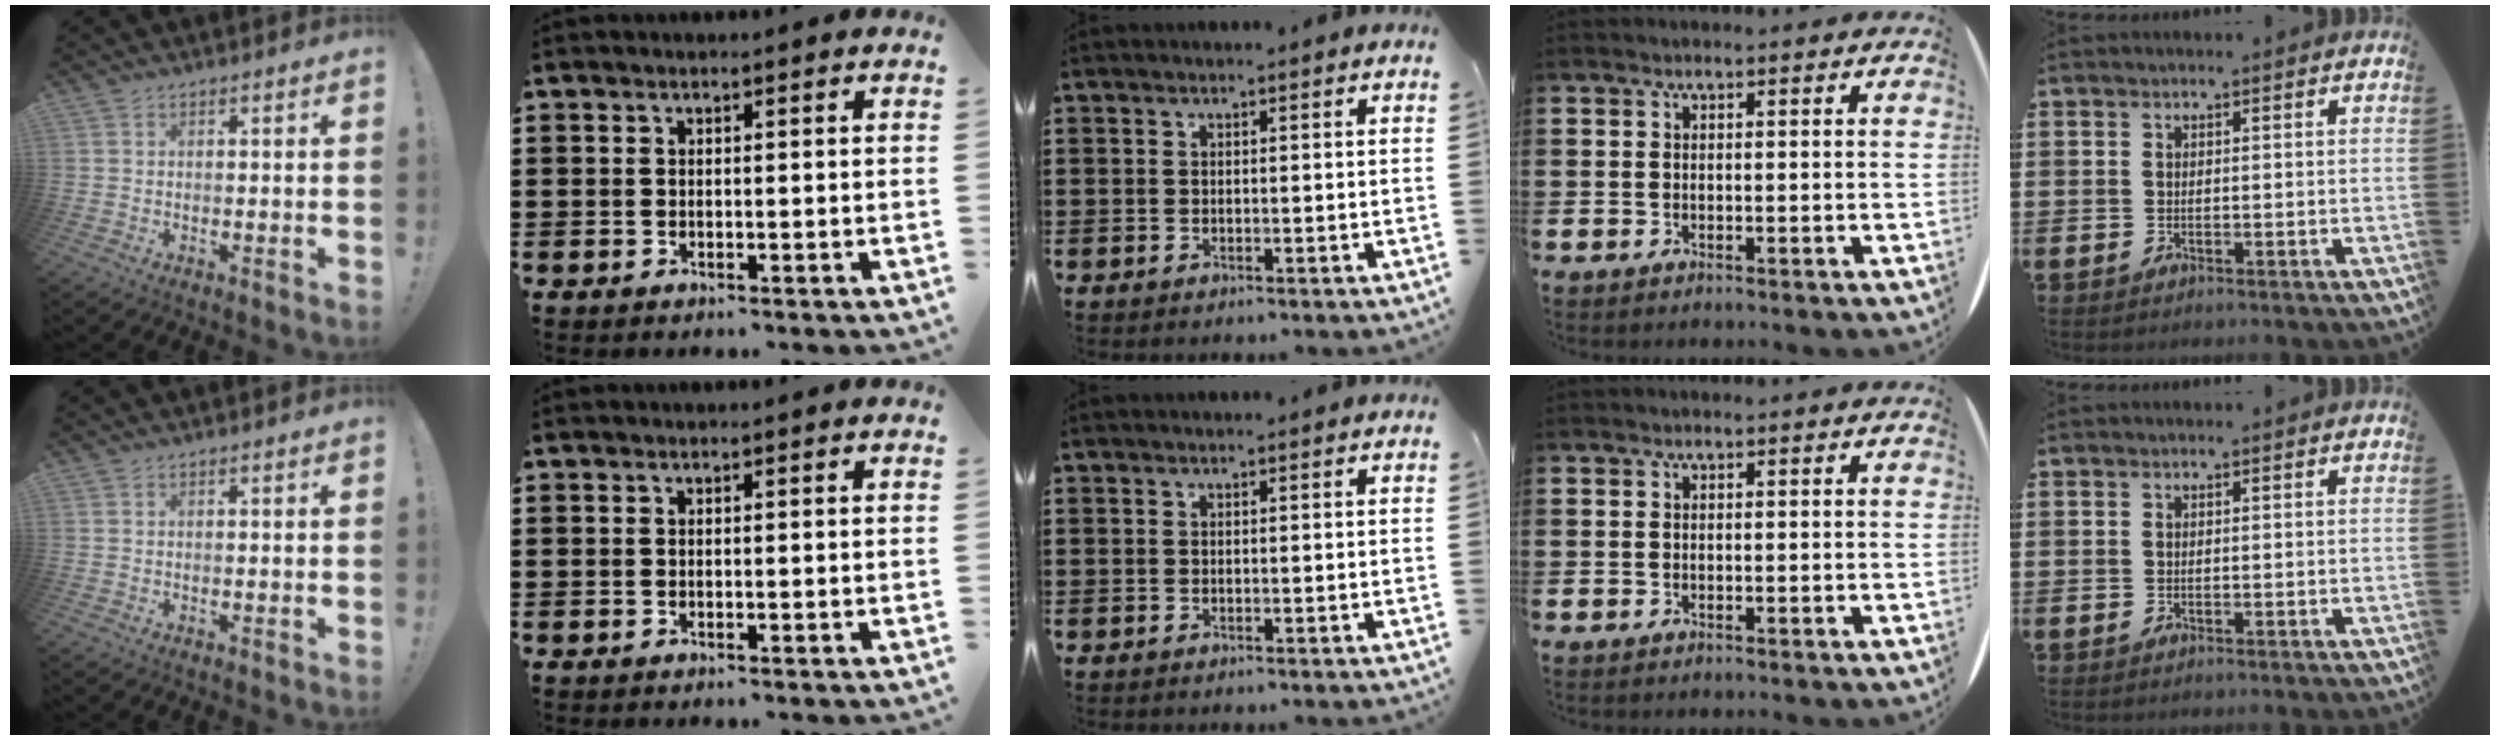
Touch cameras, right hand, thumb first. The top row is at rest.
{}